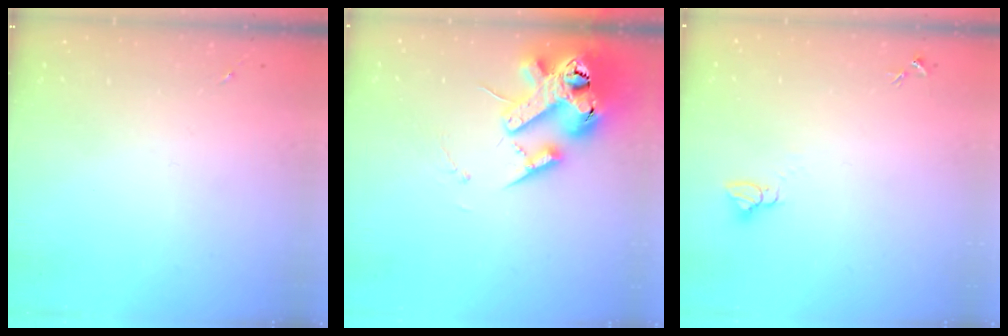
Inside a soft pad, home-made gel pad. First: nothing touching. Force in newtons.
{"total": 18.8, "press": 18.6, "slide": 2.9}
{"total": 2.7, "press": 2.7, "slide": 0.1}